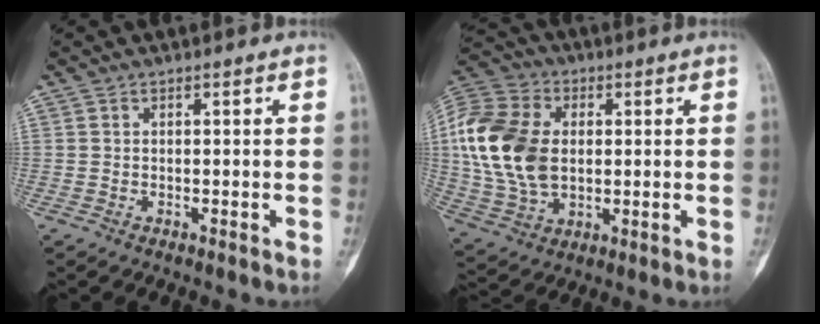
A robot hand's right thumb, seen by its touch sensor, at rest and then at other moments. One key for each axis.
{"total": 19.1, "fx": 1.6, "fy": 12.9, "fz": 13.9, "tx": -0.278, "ty": 0.006, "tz": 0.032}